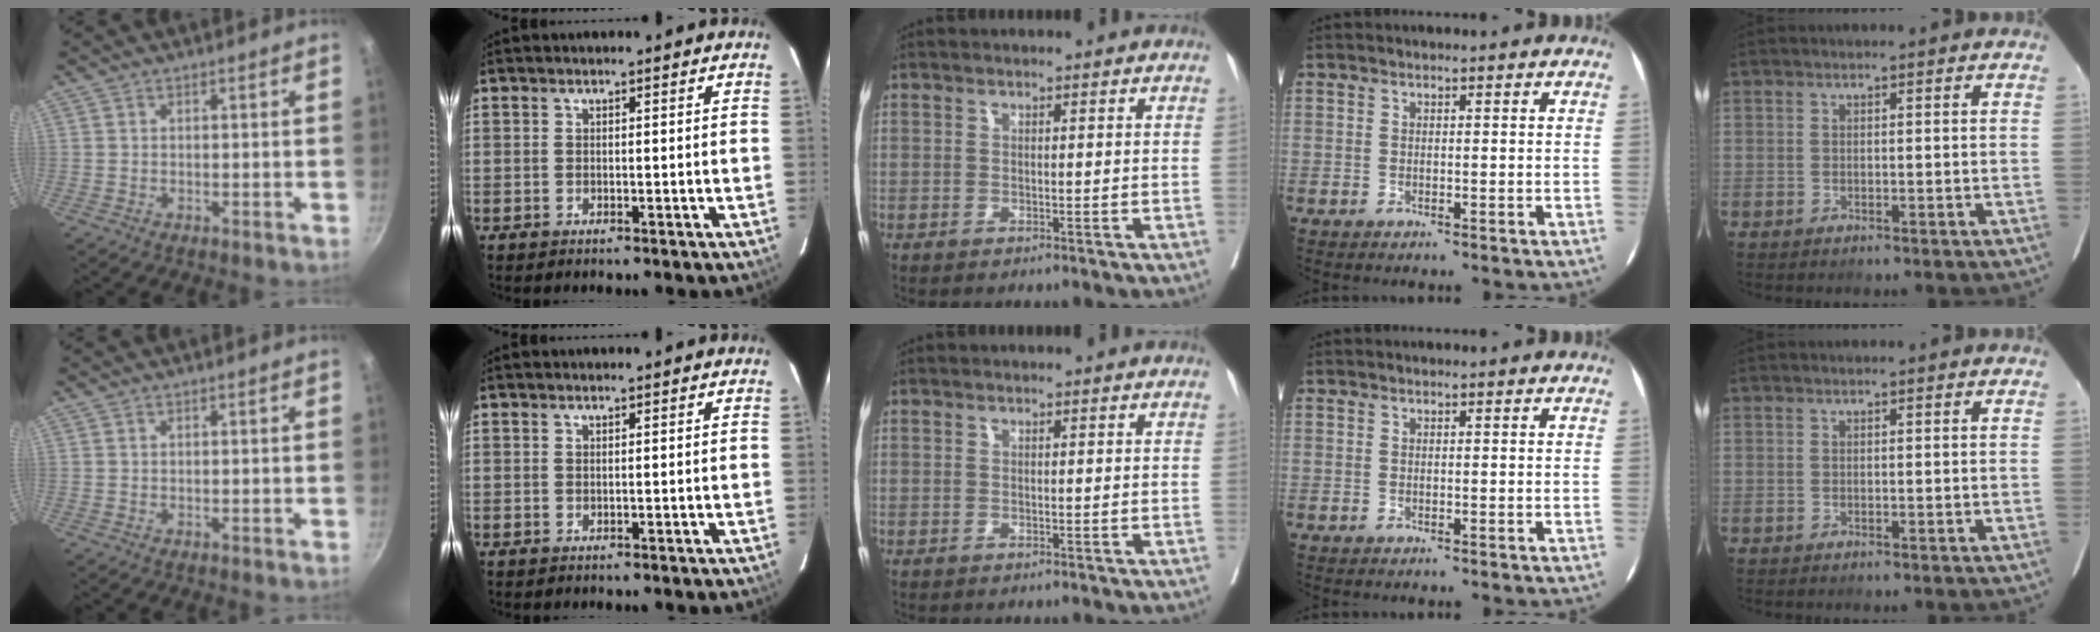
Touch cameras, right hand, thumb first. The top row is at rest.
{}